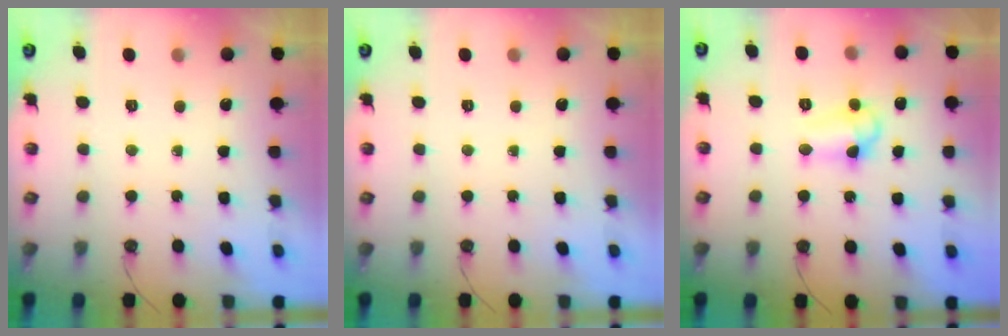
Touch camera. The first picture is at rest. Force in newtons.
{"total": 0.0}
{"total": 8.2, "press": 8.1, "slide": 0.4}